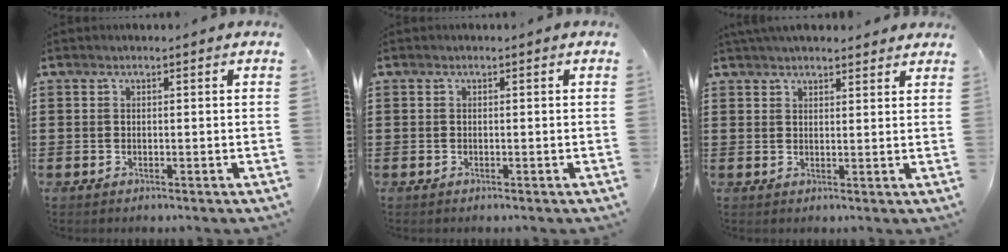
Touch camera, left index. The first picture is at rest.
{"total": 0.0}
{"total": 3.2, "force": [3.1, 0.5, 0.9], "torque": [-0.024, -0.001, 0.058]}